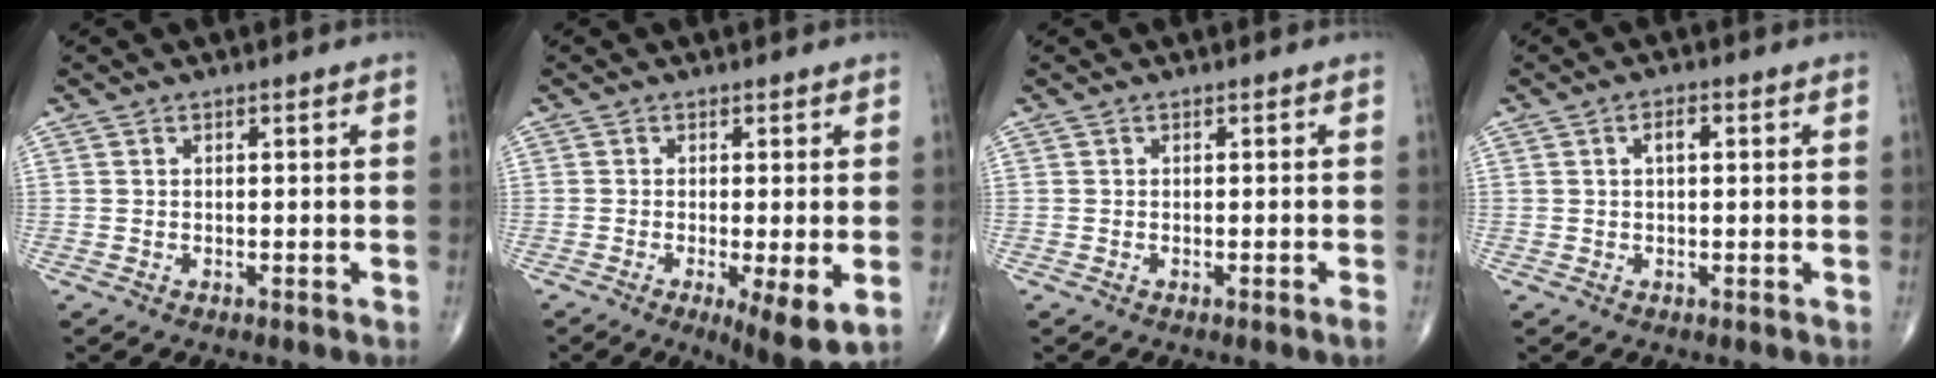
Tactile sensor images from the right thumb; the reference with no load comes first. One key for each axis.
{"total": 7.3, "fx": -1.9, "fy": 1.6, "fz": 6.9, "tx": -0.109, "ty": -0.023, "tz": -0.029}
{"total": 0.8, "fx": -0.5, "fy": -0.2, "fz": 0.6, "tx": -0.012, "ty": 0.000, "tz": -0.008}
{"total": 2.5, "fx": 0.5, "fy": 1.1, "fz": 2.1, "tx": -0.038, "ty": 0.004, "tz": 0.007}